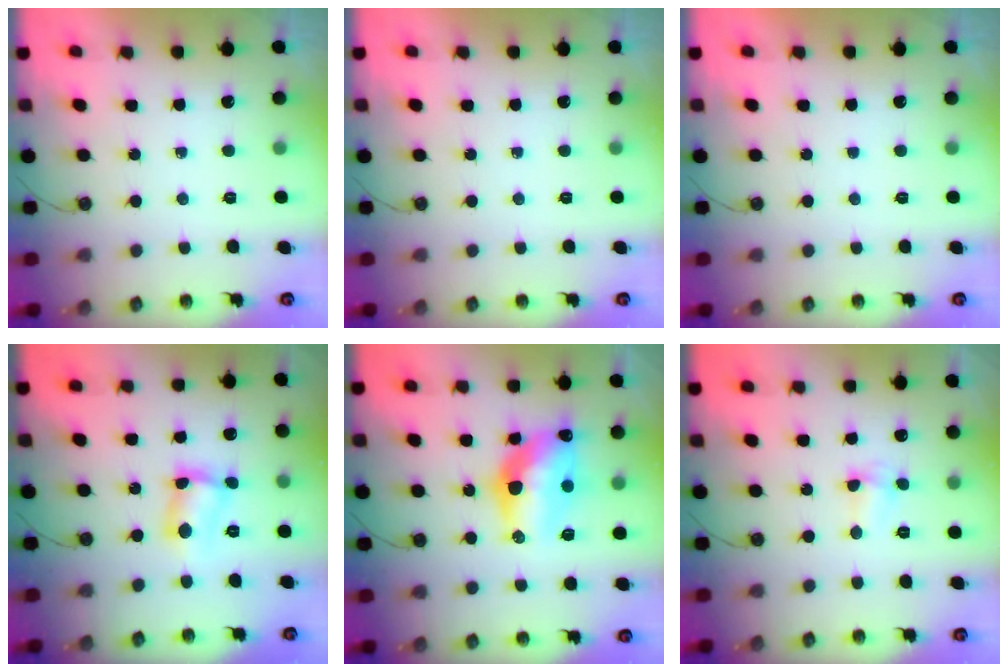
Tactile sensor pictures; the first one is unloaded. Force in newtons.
{"total": 0.0}
{"total": 0.0}
{"total": 7.1, "press": 7.0, "slide": 0.4}
{"total": 14.5, "press": 14.4, "slide": 1.1}
{"total": 2.9, "press": 2.8, "slide": 0.7}